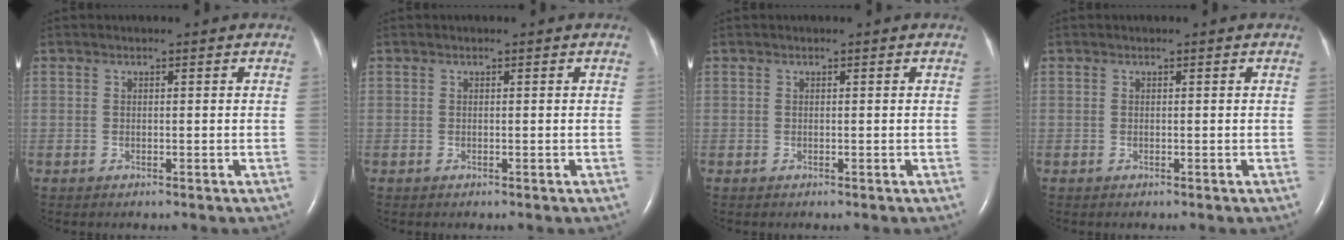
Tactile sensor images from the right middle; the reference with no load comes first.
{"total": 0.0}
{"total": 0.0}
{"total": 0.0}